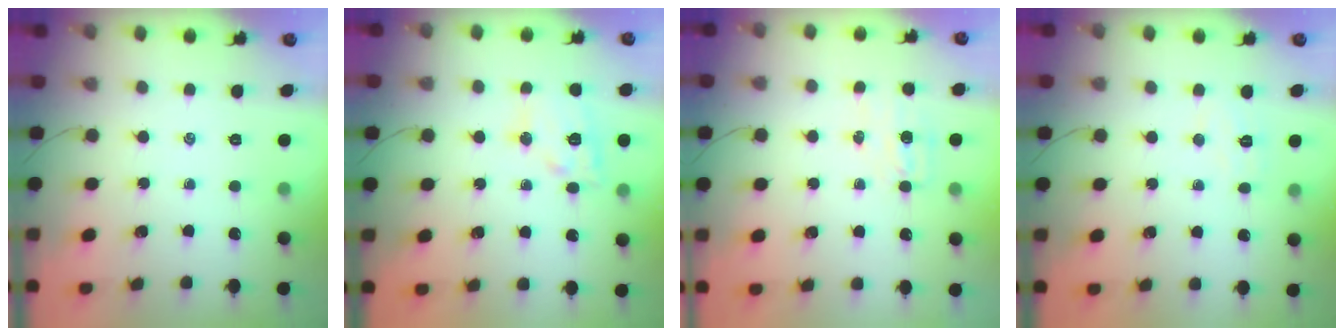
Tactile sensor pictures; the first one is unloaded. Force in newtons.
{"total": 12.6, "press": 12.5, "slide": 1.5}
{"total": 3.7, "press": 3.5, "slide": 1.0}
{"total": 4.2, "press": 4.1, "slide": 0.9}